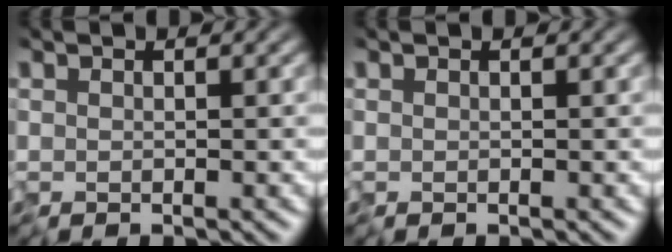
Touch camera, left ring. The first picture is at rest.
{"total": 0.0}